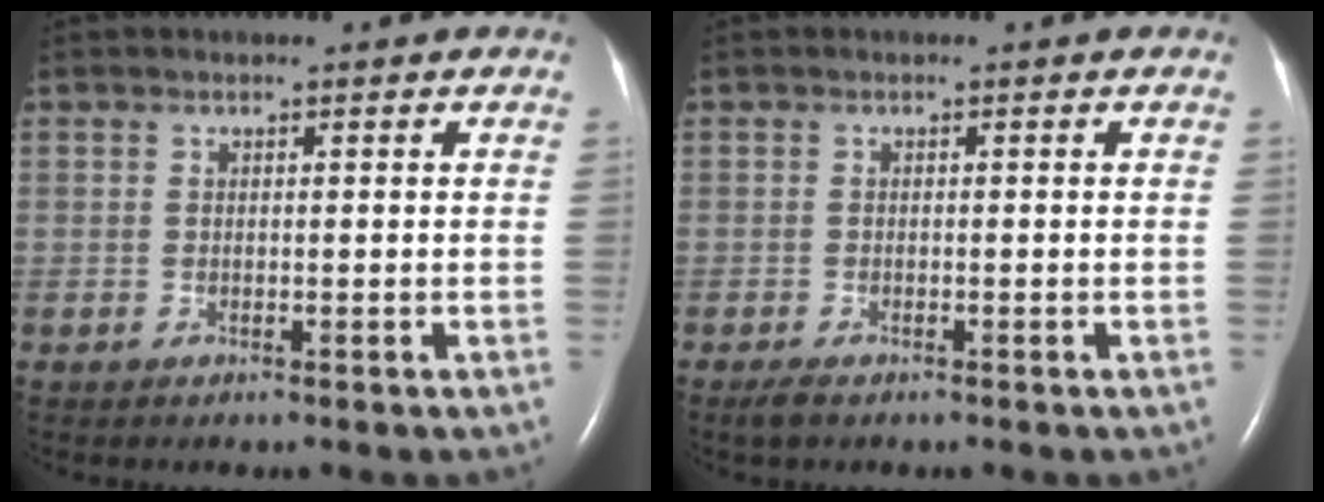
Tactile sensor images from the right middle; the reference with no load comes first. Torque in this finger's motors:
{"motor_torque": [0.13, -0.10, -0.02, 0.03]}